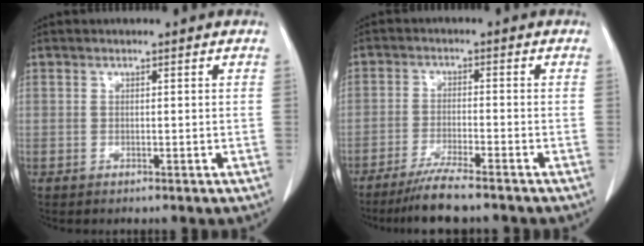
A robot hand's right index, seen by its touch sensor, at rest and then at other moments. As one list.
[{"total": 6.8, "force": [-5.6, -0.1, 3.8], "torque": [-0.063, -0.018, -0.095]}]